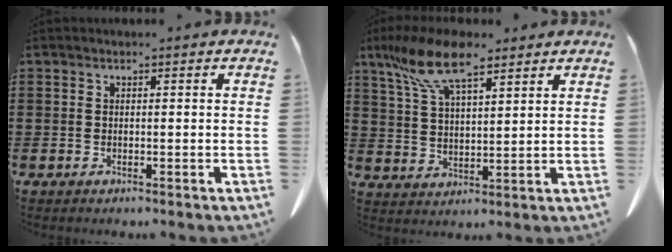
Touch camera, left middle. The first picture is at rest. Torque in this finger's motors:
{"motor_torque": [1.41, 0.73, 0.32, 0.21]}